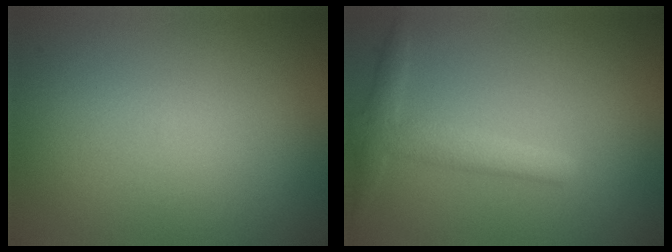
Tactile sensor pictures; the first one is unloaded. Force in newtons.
{"total": 2.8, "press": 2.8, "slide": 0.1}